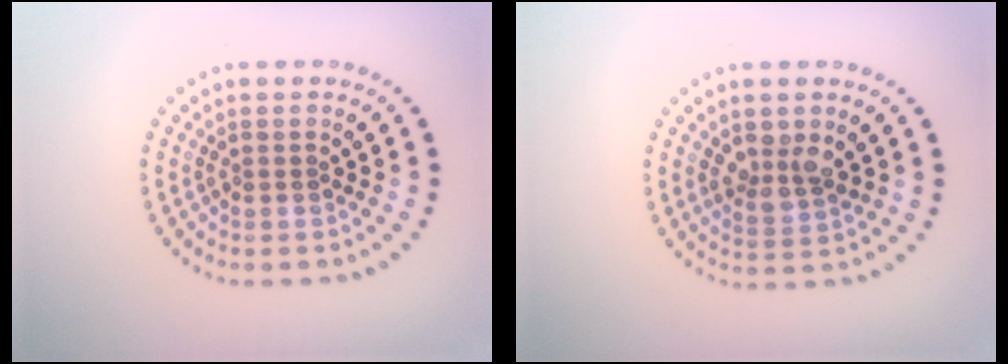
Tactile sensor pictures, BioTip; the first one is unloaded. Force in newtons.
{"total": 2.7, "press": 2.3, "slide": 1.4}